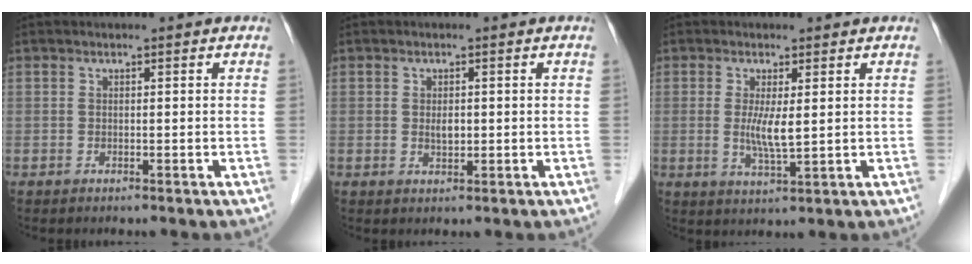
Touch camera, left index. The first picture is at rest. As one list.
[{"total": 1.8, "force": [0.1, 0.9, 1.5], "torque": [-0.028, -0.001, 0.003]}, {"total": 4.3, "force": [0.5, 0.5, 4.2], "torque": [-0.086, -0.010, 0.012]}]